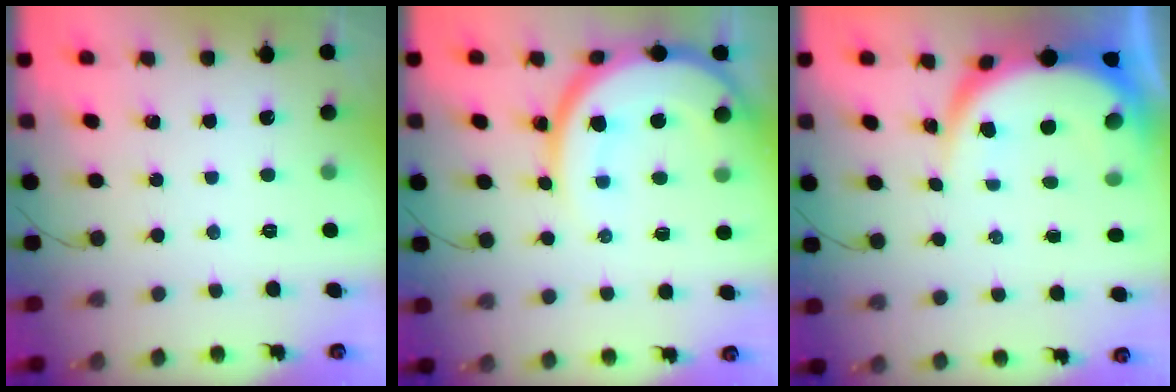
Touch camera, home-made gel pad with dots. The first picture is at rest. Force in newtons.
{"total": 13.4, "press": 13.4, "slide": 1.4}
{"total": 8.5, "press": 8.4, "slide": 0.8}